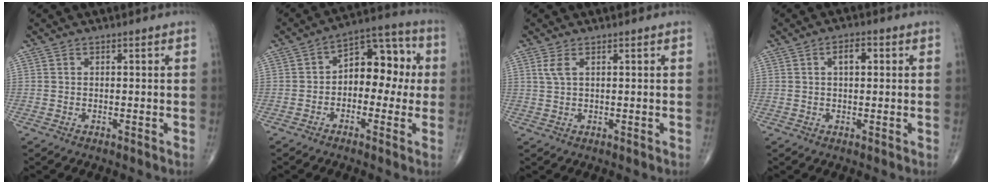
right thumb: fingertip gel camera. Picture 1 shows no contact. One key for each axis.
{"total": 11.3, "fx": 0.1, "fy": 7.3, "fz": 8.5, "tx": -0.076, "ty": 0.044, "tz": -0.014}
{"total": 2.2, "fx": 1.0, "fy": 0.9, "fz": 1.8, "tx": -0.045, "ty": 0.007, "tz": 0.028}
{"total": 3.3, "fx": 0.9, "fy": 1.7, "fz": 2.7, "tx": -0.037, "ty": 0.009, "tz": 0.013}